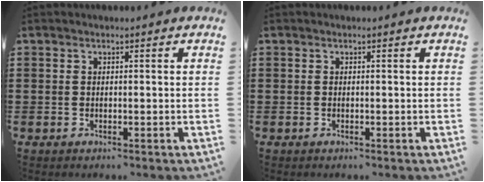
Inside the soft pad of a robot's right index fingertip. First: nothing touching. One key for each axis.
{"total": 0.0}